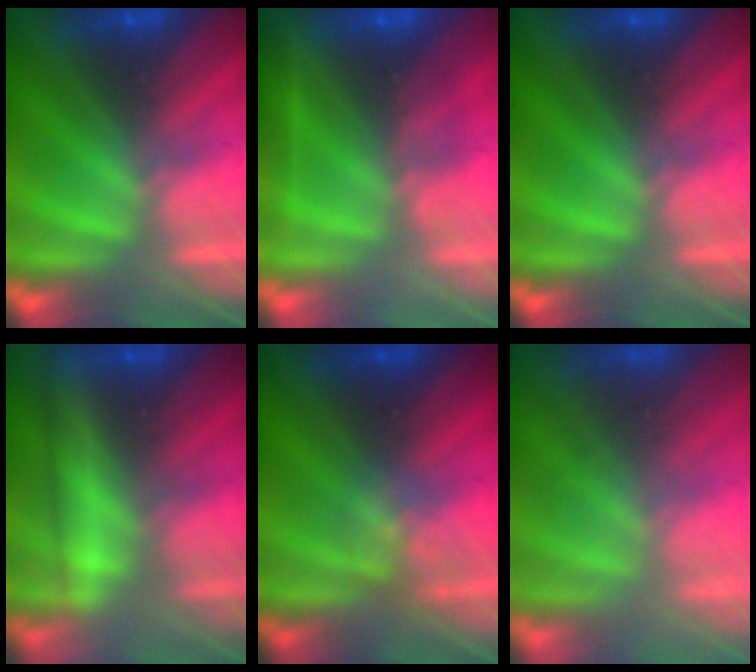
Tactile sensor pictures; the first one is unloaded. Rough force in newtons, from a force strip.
{"total": 2.2}
{"total": 0.0}
{"total": 2.4}
{"total": 2.5}
{"total": 2.2}